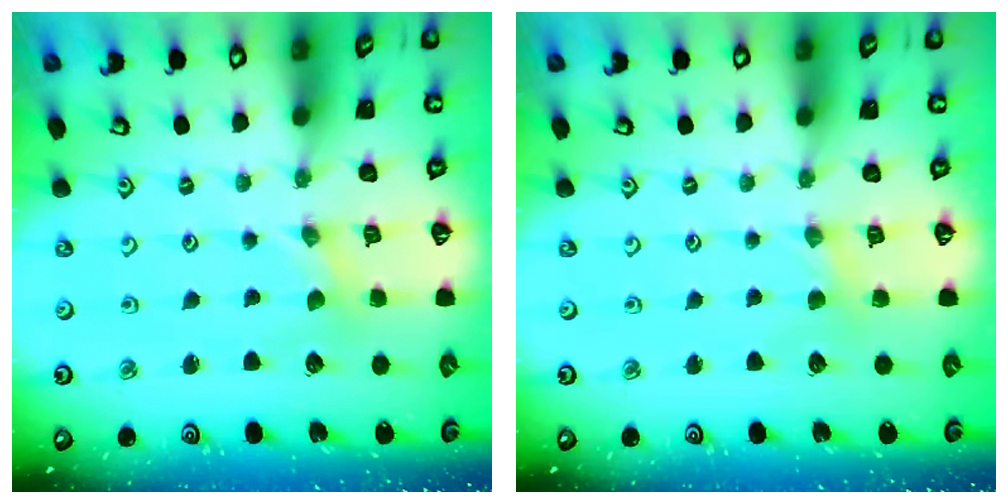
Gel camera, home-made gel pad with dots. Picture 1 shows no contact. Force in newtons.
{"total": 2.8, "press": 2.8, "slide": 0.3}